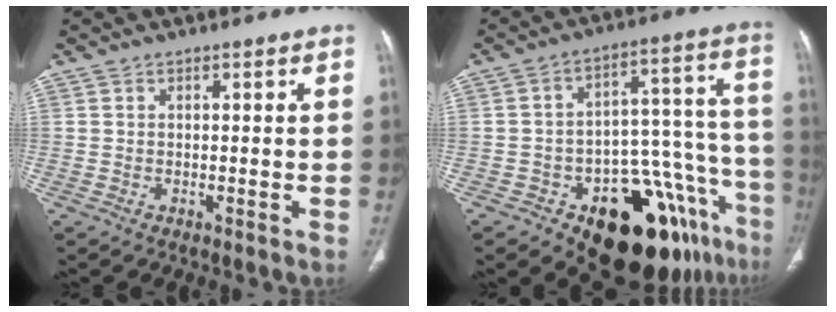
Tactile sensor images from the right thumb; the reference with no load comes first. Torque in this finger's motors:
{"motor_torque": [3.86, 1.14, 1.29, -1.48, 0.09]}